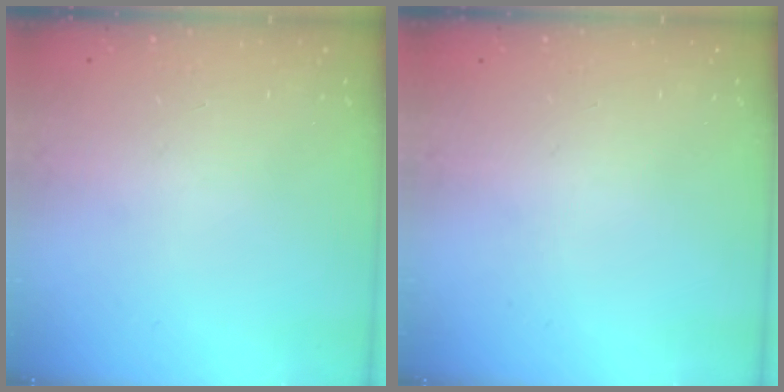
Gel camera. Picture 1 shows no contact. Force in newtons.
{"total": 0.0}